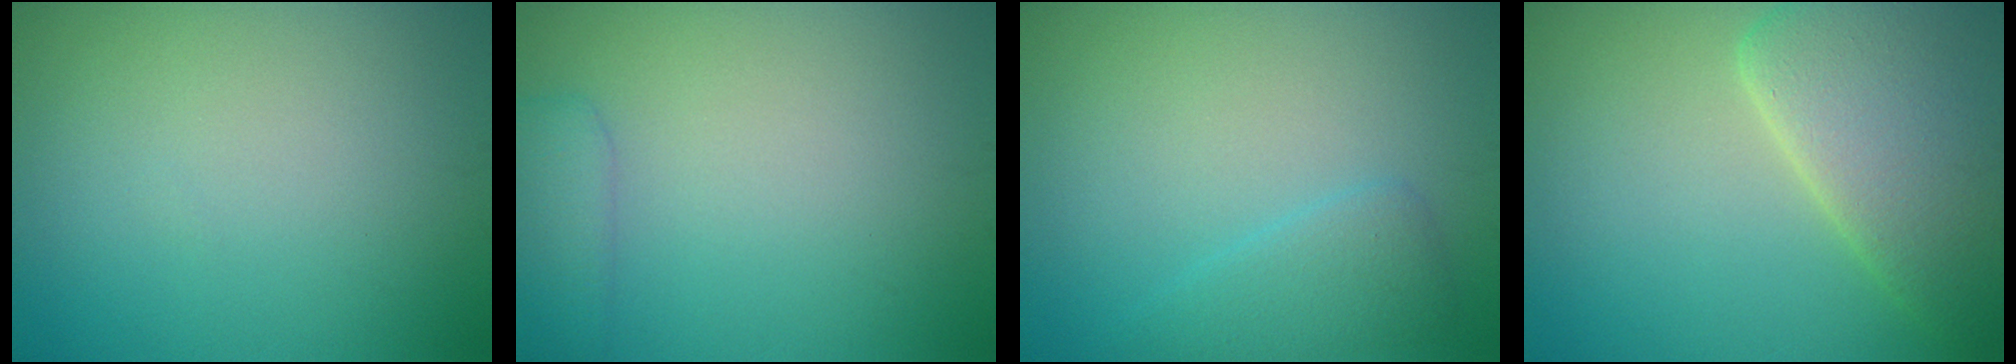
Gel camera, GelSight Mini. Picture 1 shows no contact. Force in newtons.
{"total": 2.5, "press": 2.5, "slide": 0.2}
{"total": 2.4, "press": 2.4, "slide": 0.2}
{"total": 8.6, "press": 8.6, "slide": 0.7}